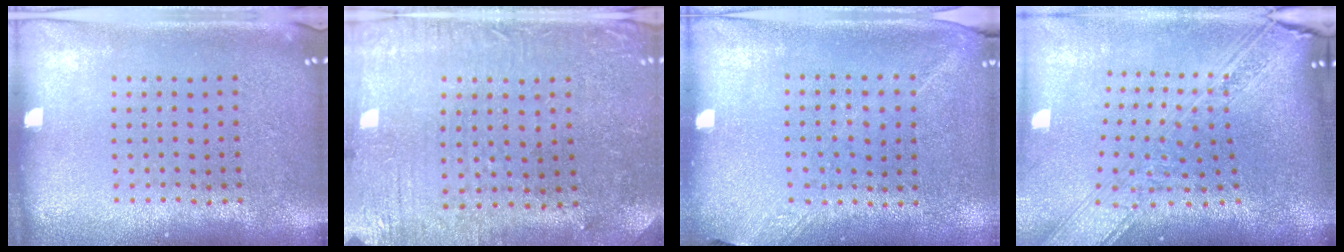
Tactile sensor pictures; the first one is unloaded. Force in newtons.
{"total": 0.7, "press": 0.6, "slide": 0.4}
{"total": 1.2, "press": 0.9, "slide": 0.8}
{"total": 3.5, "press": 2.6, "slide": 2.4}